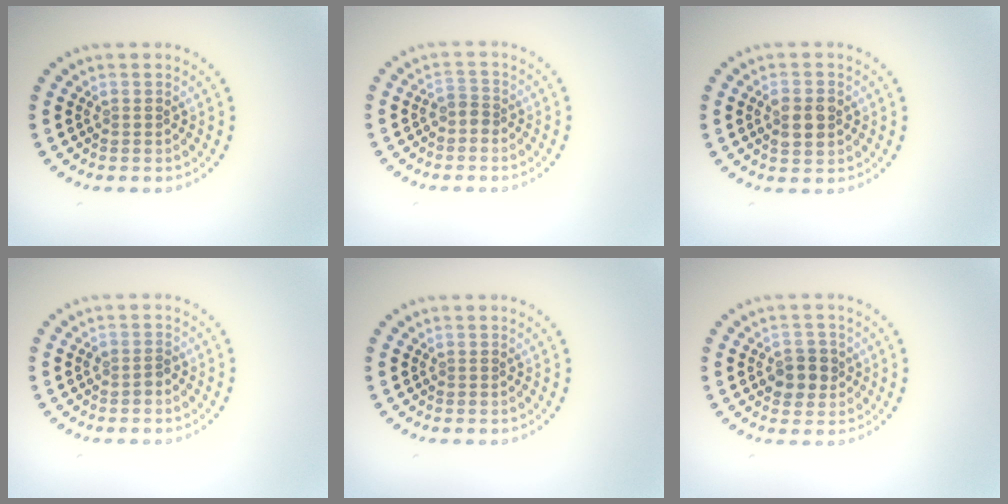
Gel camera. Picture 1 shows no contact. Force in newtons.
{"total": 1.2, "press": 0.9, "slide": 0.7}
{"total": 2.6, "press": 2.6, "slide": 0.1}
{"total": 0.9, "press": 0.8, "slide": 0.3}
{"total": 0.0}
{"total": 2.8, "press": 2.7, "slide": 0.7}